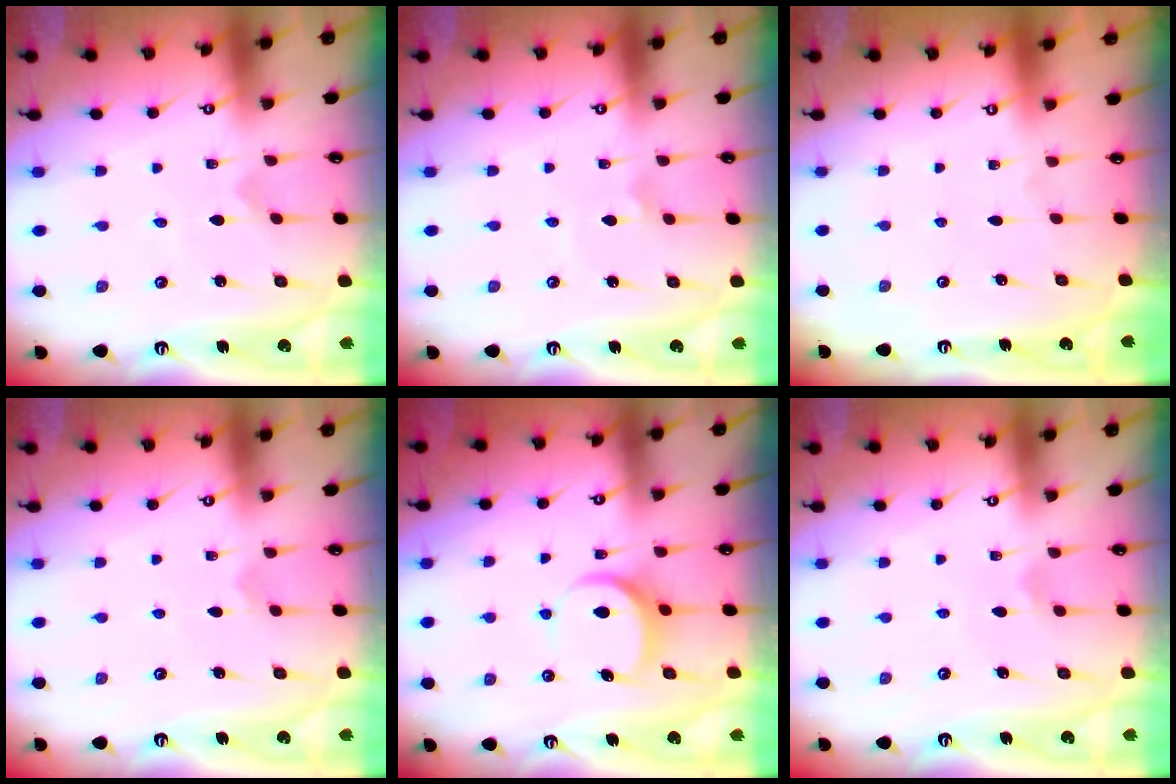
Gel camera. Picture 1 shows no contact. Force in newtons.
{"total": 1.7, "press": 1.7, "slide": 0.4}
{"total": 0.0}
{"total": 2.7, "press": 2.6, "slide": 0.7}
{"total": 8.2, "press": 8.1, "slide": 1.1}
{"total": 2.8, "press": 2.8, "slide": 0.6}